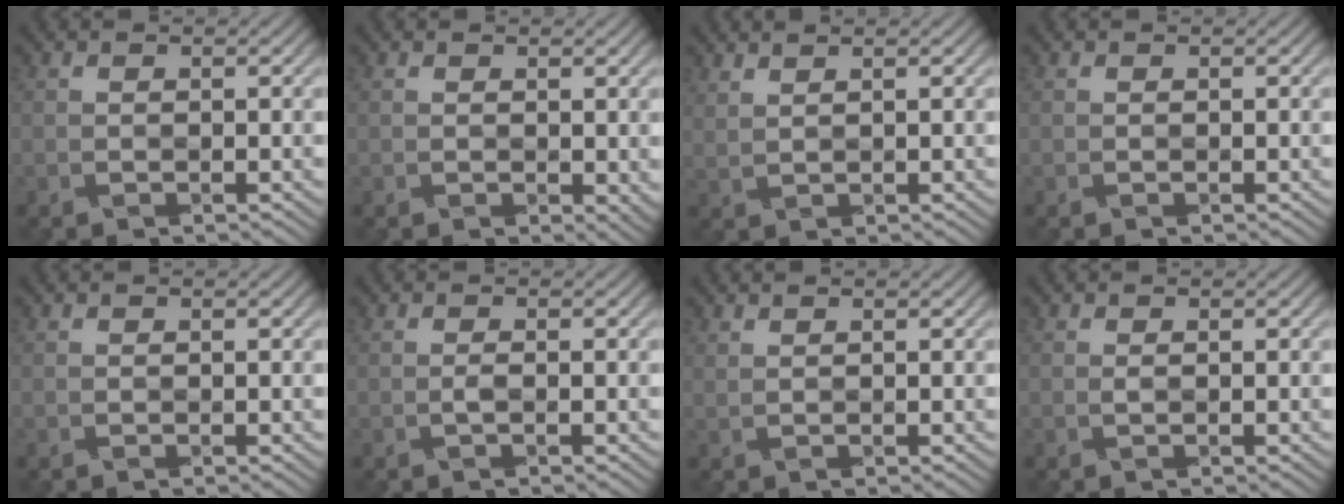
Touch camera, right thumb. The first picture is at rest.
{"total": 1.5, "force": [0.6, 0.6, 1.3], "torque": [-0.018, -0.001, 0.013]}
{"total": 2.3, "force": [1.9, 0.5, 1.1], "torque": [-0.009, -0.005, 0.027]}
{"total": 0.0}
{"total": 0.0}
{"total": 0.6, "force": [-0.2, 0.0, 0.5], "torque": [-0.012, 0.003, -0.005]}
{"total": 1.0, "force": [0.9, 0.1, 0.4], "torque": [-0.010, -0.003, 0.014]}
{"total": 0.0}